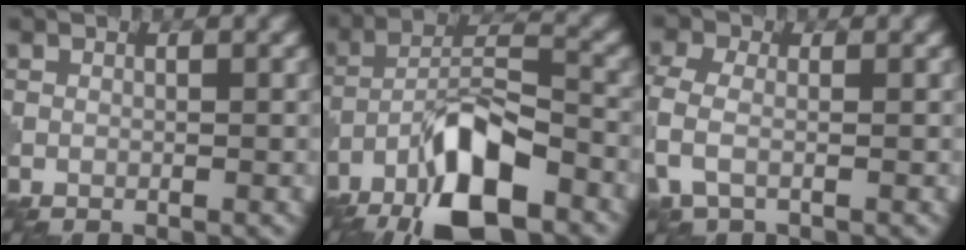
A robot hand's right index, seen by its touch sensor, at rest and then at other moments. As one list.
[{"total": 10.5, "force": [-6.5, 3.4, 7.5], "torque": [-0.127, 0.014, -0.125]}, {"total": 3.5, "force": [-0.8, 1.9, 2.8], "torque": [-0.077, 0.002, -0.025]}]